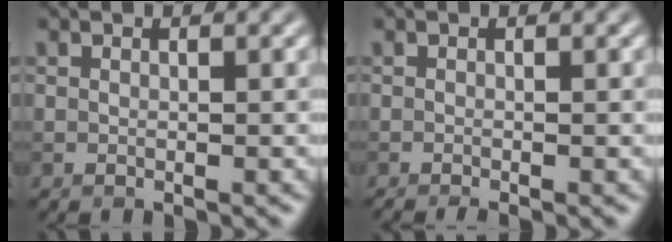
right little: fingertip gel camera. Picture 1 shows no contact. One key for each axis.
{"total": 1.1, "fx": -0.8, "fy": 0.1, "fz": 0.7, "tx": -0.006, "ty": -0.006, "tz": -0.016}